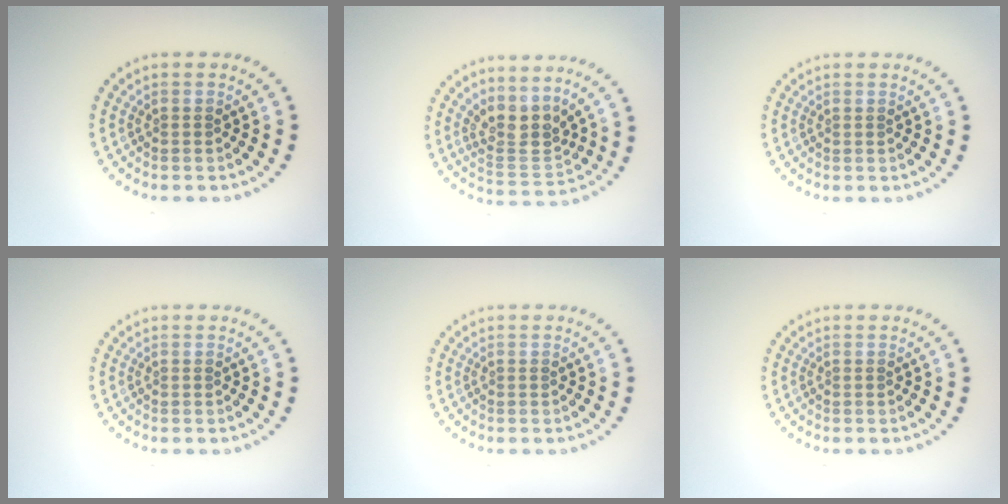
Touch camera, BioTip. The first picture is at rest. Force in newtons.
{"total": 3.3, "press": 2.6, "slide": 2.0}
{"total": 0.0}
{"total": 0.0}
{"total": 0.0}
{"total": 0.0}